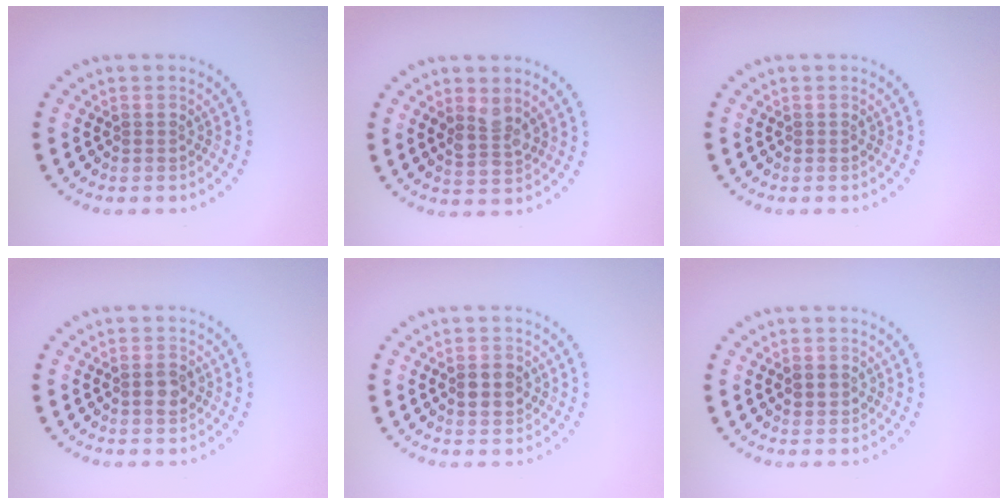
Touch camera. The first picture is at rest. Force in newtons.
{"total": 2.4, "press": 2.2, "slide": 0.8}
{"total": 0.0}
{"total": 1.7, "press": 1.6, "slide": 0.3}
{"total": 2.6, "press": 2.6, "slide": 0.1}
{"total": 1.2, "press": 1.1, "slide": 0.3}